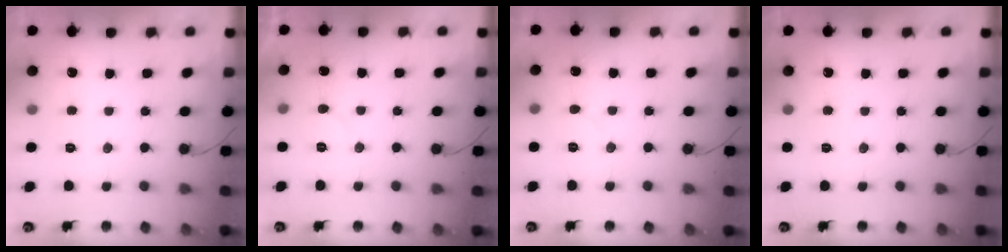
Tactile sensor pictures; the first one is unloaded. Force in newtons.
{"total": 5.1, "press": 5.1, "slide": 0.3}
{"total": 3.5, "press": 3.4, "slide": 0.3}
{"total": 0.0}